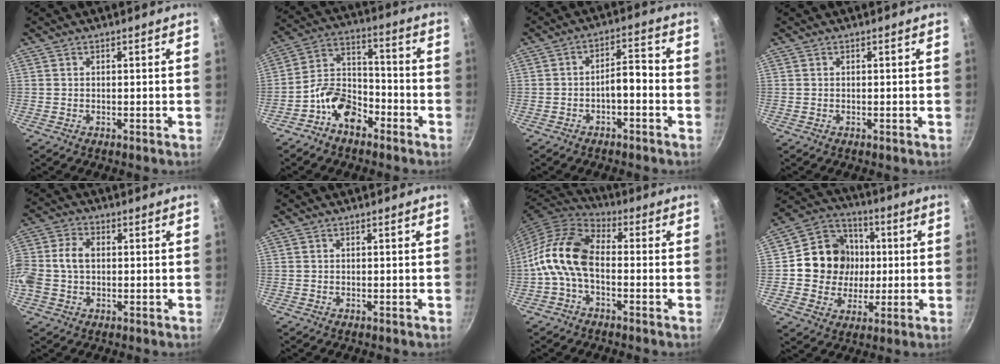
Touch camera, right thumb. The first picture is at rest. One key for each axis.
{"total": 10.6, "fx": -6.3, "fy": 6.4, "fz": 5.6, "tx": -0.074, "ty": 0.067, "tz": -0.132}
{"total": 5.0, "fx": -2.1, "fy": 2.0, "fz": 4.0, "tx": -0.058, "ty": 0.038, "tz": -0.031}
{"total": 0.0}
{"total": 8.8, "fx": 0.1, "fy": 6.3, "fz": 6.2, "tx": -0.123, "ty": 0.021, "tz": -0.011}
{"total": 0.0}
{"total": 11.7, "fx": -2.1, "fy": 7.0, "fz": 9.2, "tx": -0.172, "ty": 0.041, "tz": -0.060}
{"total": 14.7, "fx": 0.8, "fy": 13.5, "fz": 5.9, "tx": -0.070, "ty": 0.021, "tz": 0.007}